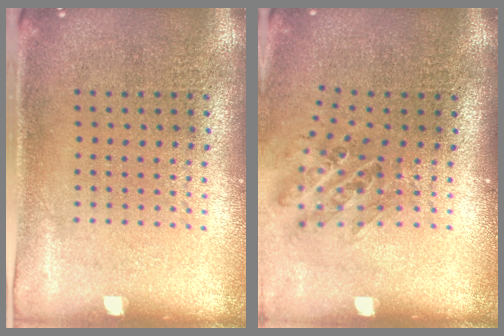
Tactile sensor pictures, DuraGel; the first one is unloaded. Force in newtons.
{"total": 1.1, "press": 1.0, "slide": 0.4}